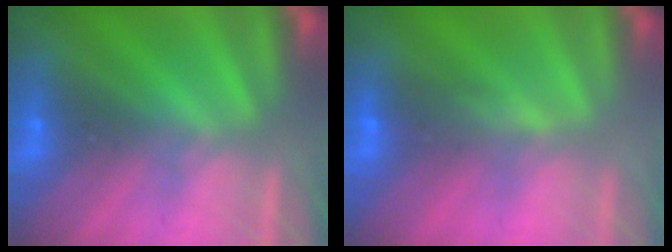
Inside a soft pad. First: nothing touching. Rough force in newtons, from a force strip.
{"total": 4.7}